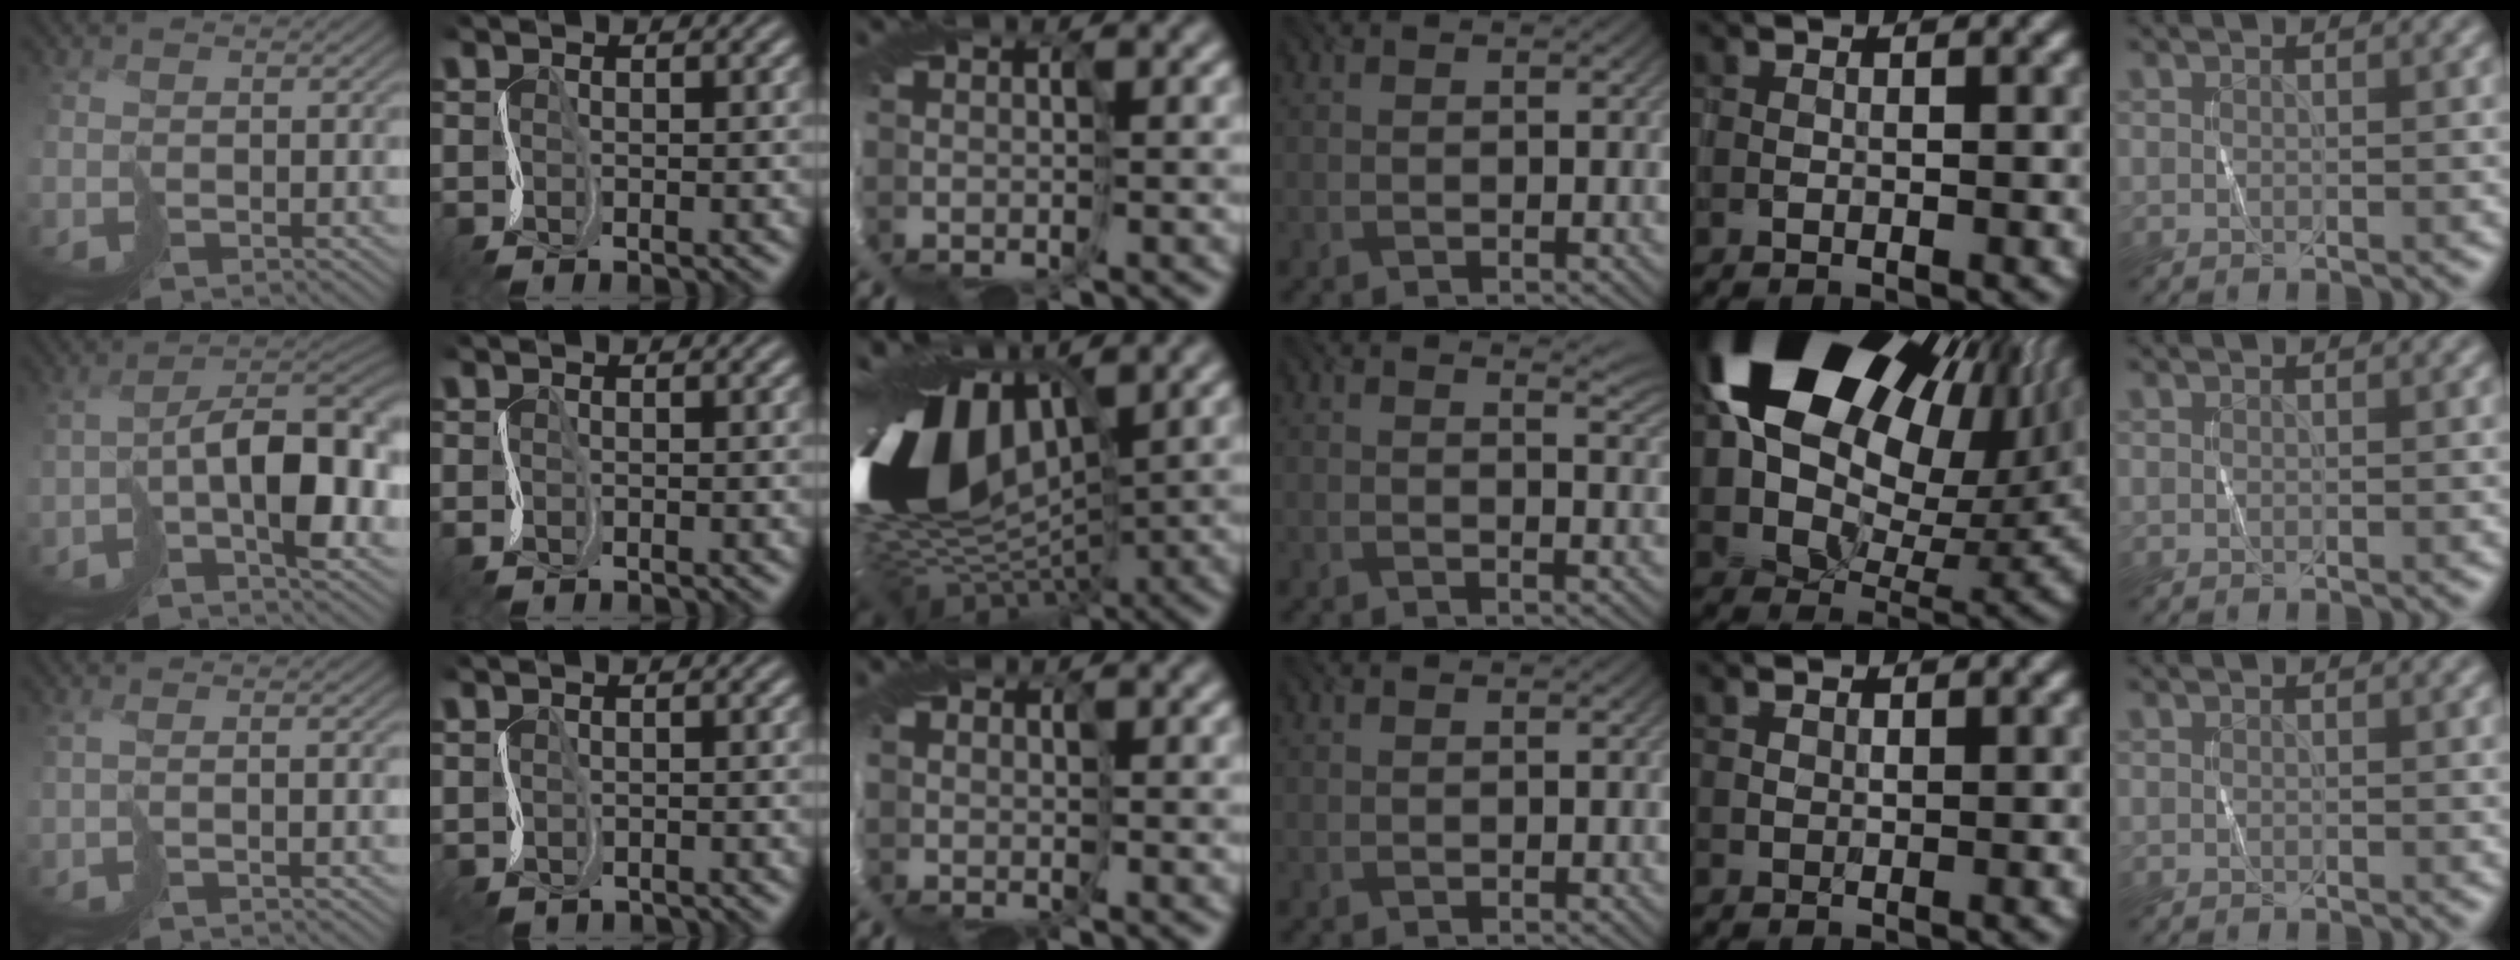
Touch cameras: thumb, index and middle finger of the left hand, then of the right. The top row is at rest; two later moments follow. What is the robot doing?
{"motion": "cut", "object": "wrapping paper"}